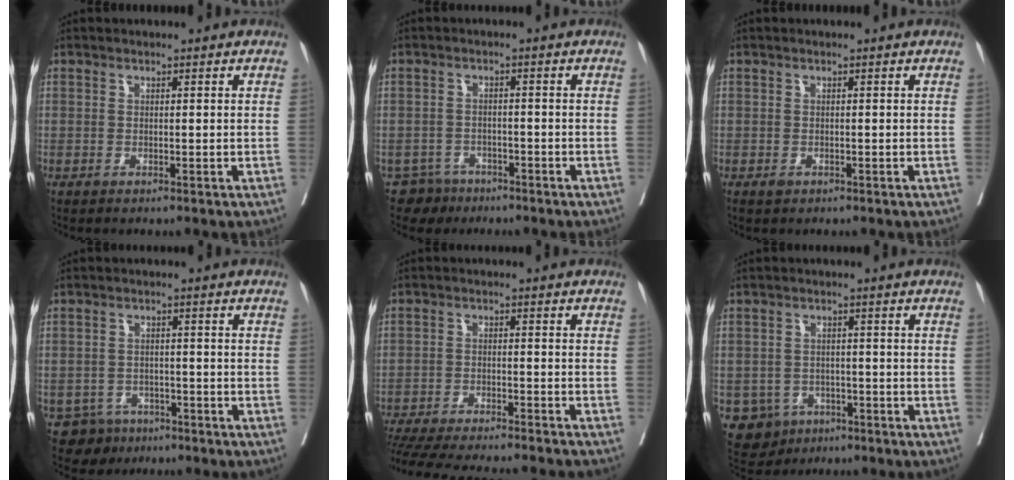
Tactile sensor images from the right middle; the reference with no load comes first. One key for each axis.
{"total": 3.7, "fx": -2.7, "fy": 2.4, "fz": -0.5, "tx": 0.010, "ty": 0.006, "tz": -0.043}
{"total": 0.8, "fx": -0.4, "fy": 0.6, "fz": 0.3, "tx": -0.005, "ty": 0.001, "tz": -0.003}
{"total": 4.6, "fx": -3.0, "fy": 3.5, "fz": 0.3, "tx": 0.000, "ty": 0.007, "tz": -0.040}
{"total": 19.5, "fx": -17.7, "fy": 1.5, "fz": 8.1, "tx": -0.155, "ty": -0.041, "tz": -0.251}
{"total": 6.3, "fx": -2.9, "fy": 5.4, "fz": 1.0, "tx": -0.023, "ty": 0.007, "tz": -0.036}